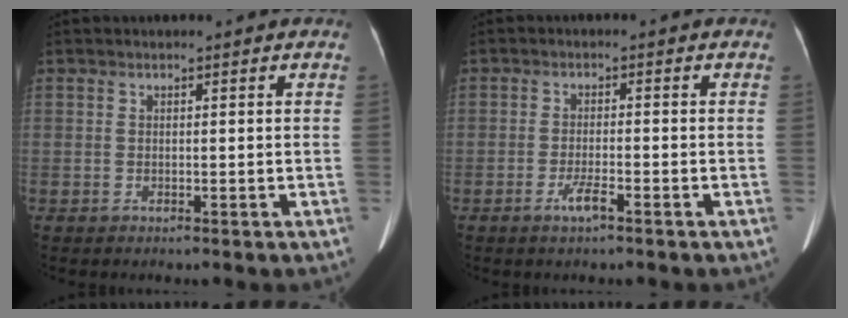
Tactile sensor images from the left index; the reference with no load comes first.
{"total": 2.7, "force": [-1.8, 0.2, 2.0], "torque": [-0.041, -0.006, -0.035]}